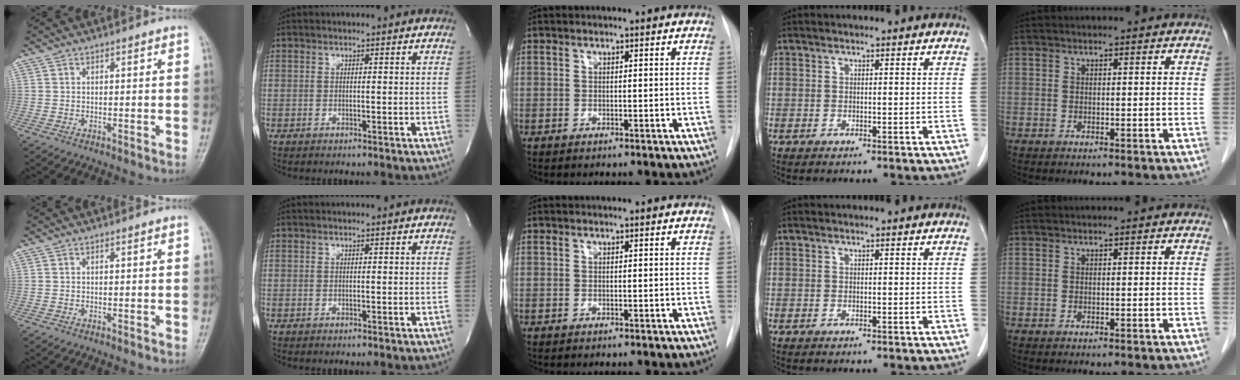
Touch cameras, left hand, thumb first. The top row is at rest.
{}